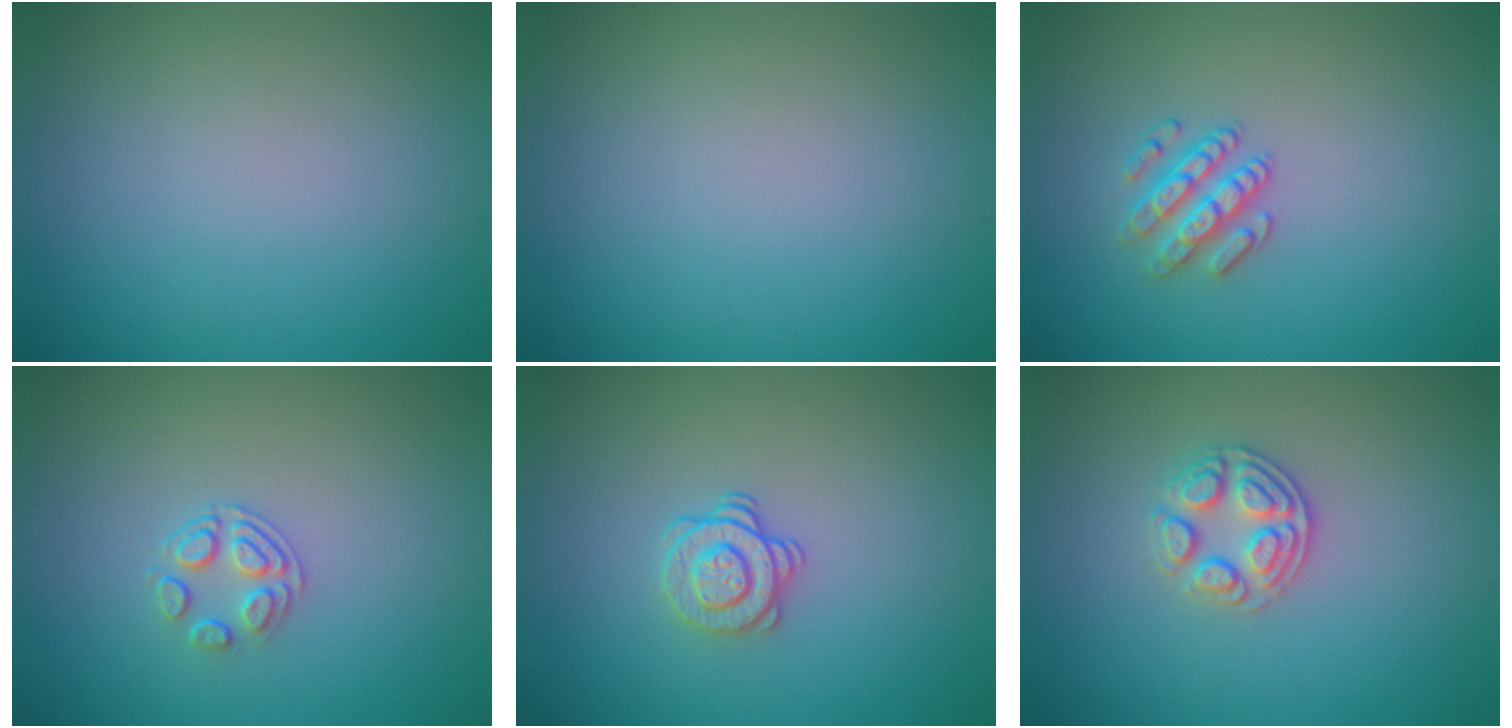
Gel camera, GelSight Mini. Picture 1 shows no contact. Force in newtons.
{"total": 0.0}
{"total": 2.5, "press": 2.4, "slide": 0.6}
{"total": 1.8, "press": 1.2, "slide": 1.4}
{"total": 2.1, "press": 1.7, "slide": 1.2}
{"total": 2.6, "press": 2.5, "slide": 0.9}